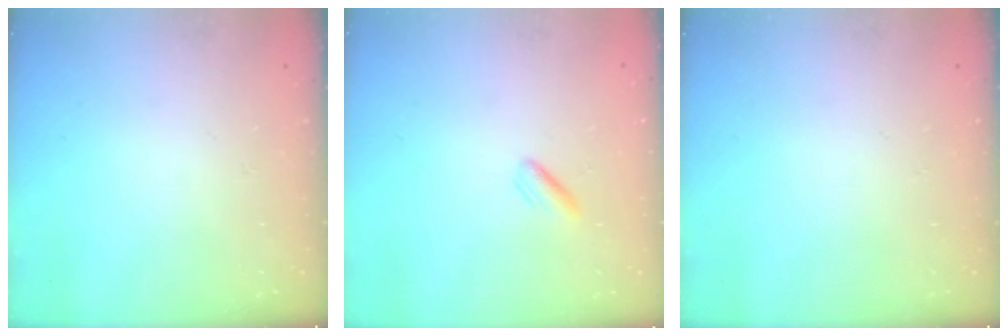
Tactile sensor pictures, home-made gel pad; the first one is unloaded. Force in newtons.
{"total": 2.0, "press": 1.9, "slide": 0.7}
{"total": 0.0}